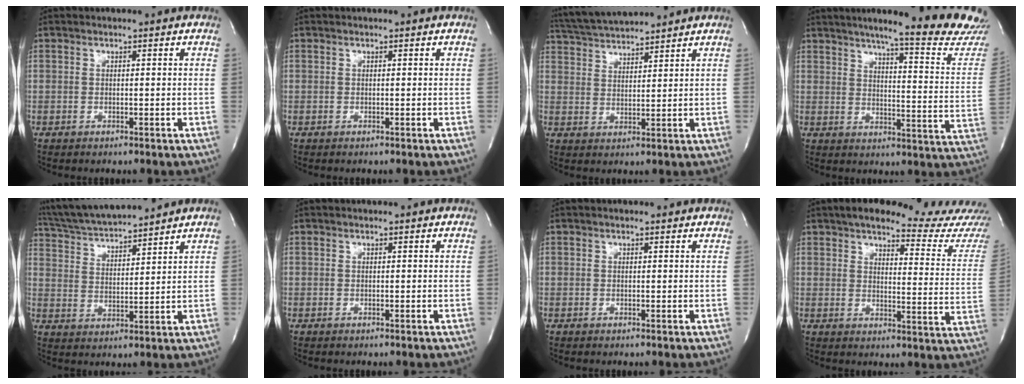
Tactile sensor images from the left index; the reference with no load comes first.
{"total": 0.0}
{"total": 8.6, "force": [8.3, -0.3, 2.3], "torque": [-0.056, 0.023, 0.149]}
{"total": 21.1, "force": [18.9, -0.5, 9.4], "torque": [-0.129, -0.099, 0.221]}
{"total": 12.4, "force": [11.6, 0.6, 4.6], "torque": [-0.090, 0.014, 0.206]}
{"total": 0.0}
{"total": 0.6, "force": [0.4, 0.4, 0.1], "torque": [-0.010, 0.002, 0.000]}
{"total": 18.8, "force": [17.4, 1.2, 7.0], "torque": [-0.082, -0.071, 0.197]}